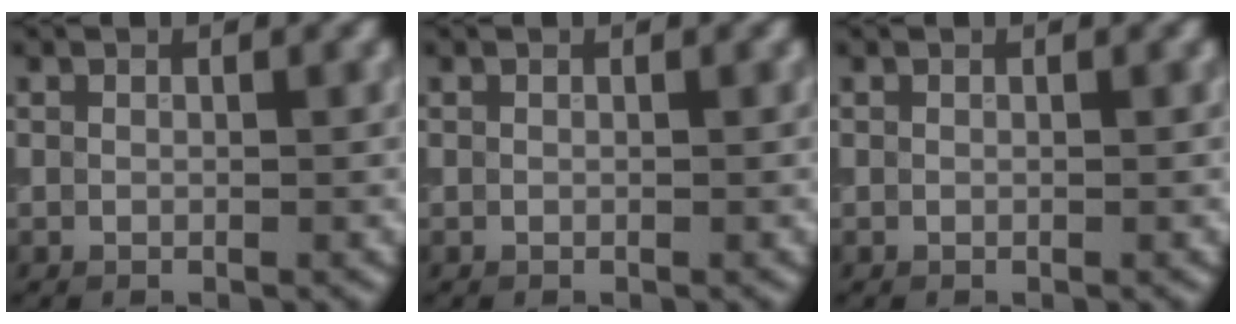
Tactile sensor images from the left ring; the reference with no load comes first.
{"total": 0.0}
{"total": 0.0}